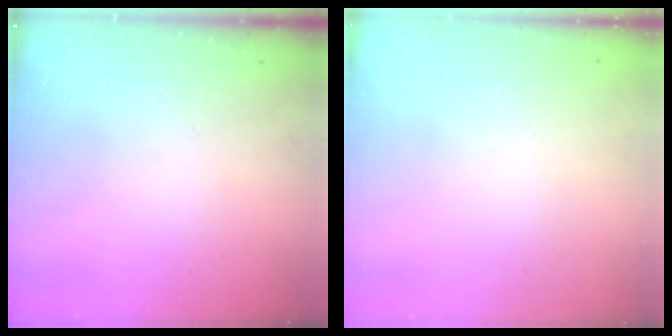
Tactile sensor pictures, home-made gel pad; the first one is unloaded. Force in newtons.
{"total": 2.2, "press": 2.2, "slide": 0.1}